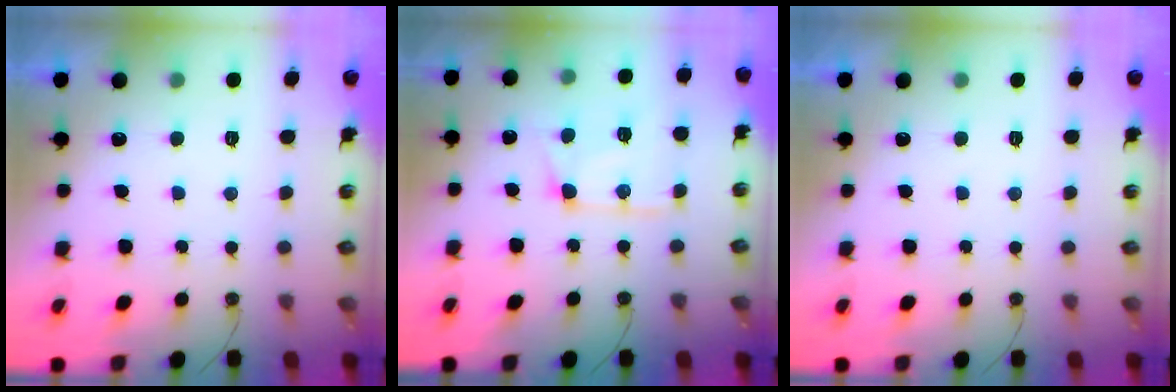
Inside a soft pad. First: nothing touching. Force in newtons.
{"total": 14.0, "press": 14.0, "slide": 1.4}
{"total": 0.0}